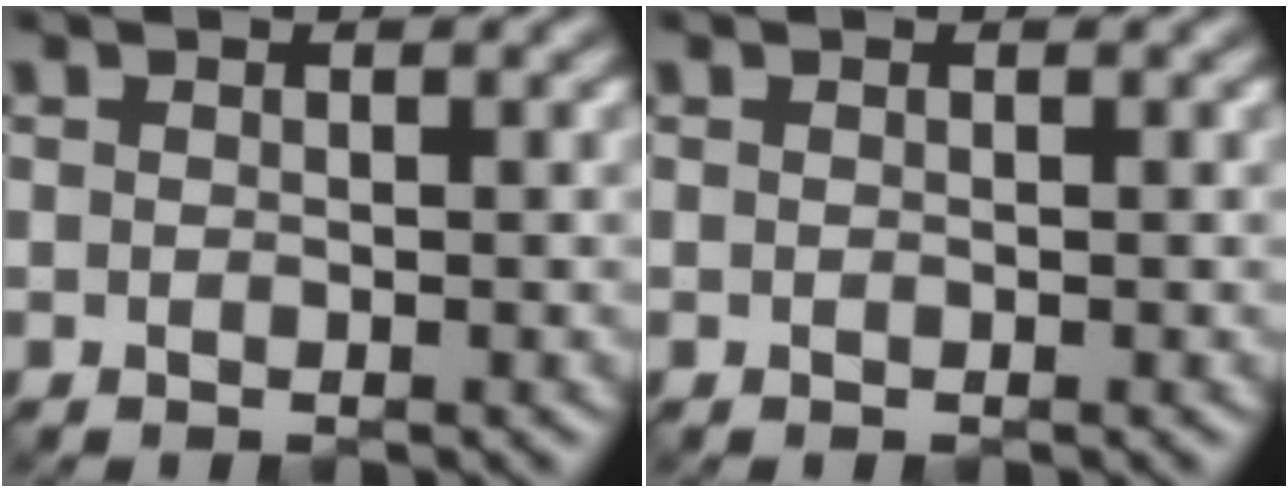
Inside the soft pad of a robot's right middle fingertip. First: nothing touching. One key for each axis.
{"total": 0.0}